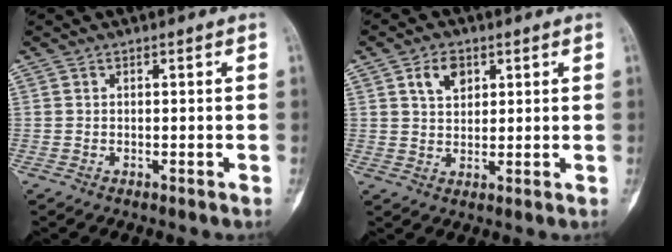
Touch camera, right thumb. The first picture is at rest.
{"total": 5.2, "force": [2.3, 3.4, 3.1], "torque": [-0.039, -0.008, 0.041]}